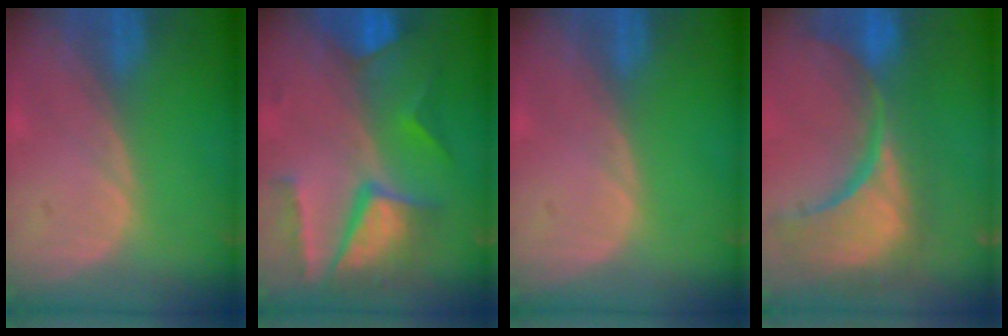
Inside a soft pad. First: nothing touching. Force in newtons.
{"total": 10.3, "press": 8.8, "slide": 5.4}
{"total": 0.0}
{"total": 15.3, "press": 12.2, "slide": 9.3}